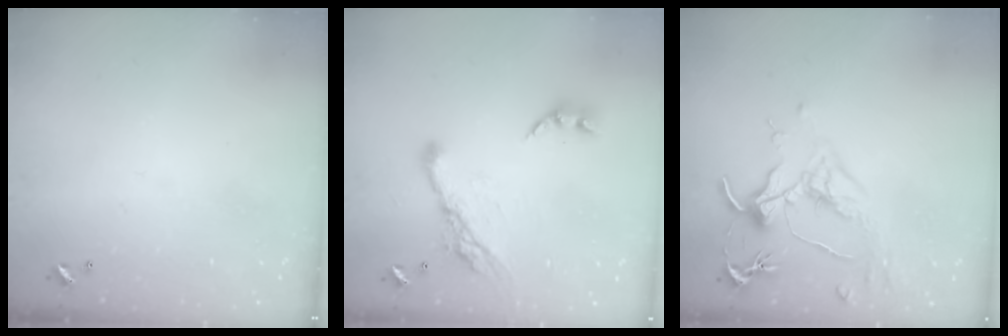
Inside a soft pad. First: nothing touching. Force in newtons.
{"total": 15.5, "press": 15.4, "slide": 1.4}
{"total": 1.8, "press": 1.5, "slide": 0.9}